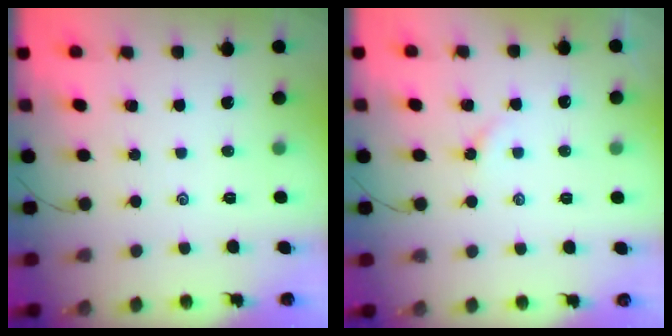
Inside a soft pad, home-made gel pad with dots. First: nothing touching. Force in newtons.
{"total": 1.5, "press": 1.4, "slide": 0.3}